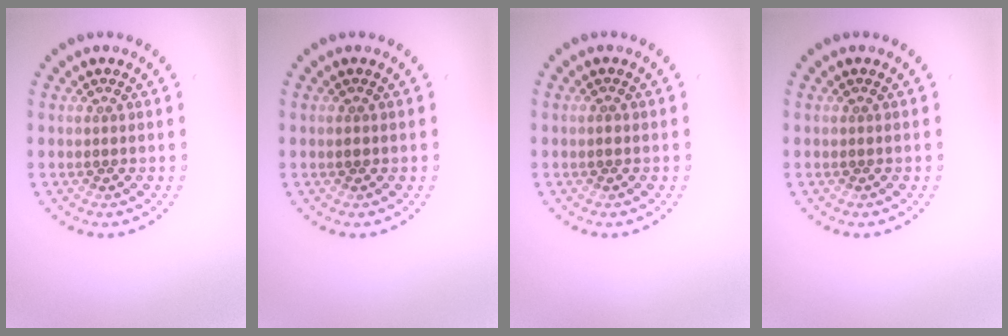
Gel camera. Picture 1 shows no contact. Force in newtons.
{"total": 0.6, "press": 0.6, "slide": 0.1}
{"total": 0.8, "press": 0.8, "slide": 0.1}
{"total": 0.0}